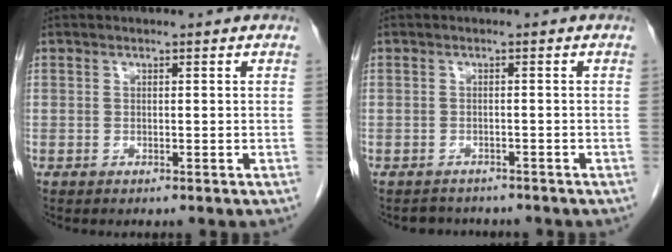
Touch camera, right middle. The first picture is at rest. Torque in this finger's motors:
{"motor_torque": [-0.31, -0.24, -0.13, -0.01]}